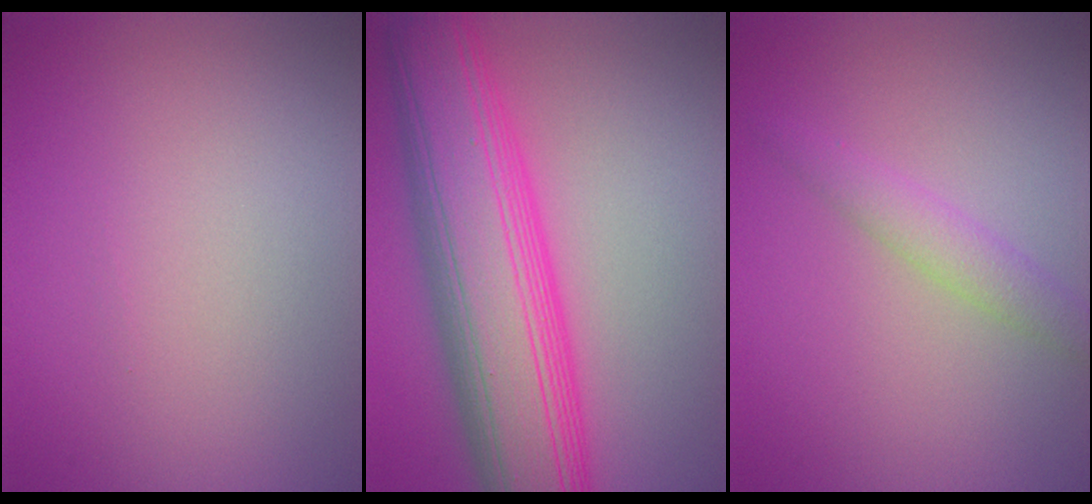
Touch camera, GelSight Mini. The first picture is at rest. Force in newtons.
{"total": 12.1, "press": 12.1, "slide": 0.2}
{"total": 1.6, "press": 1.6, "slide": 0.1}